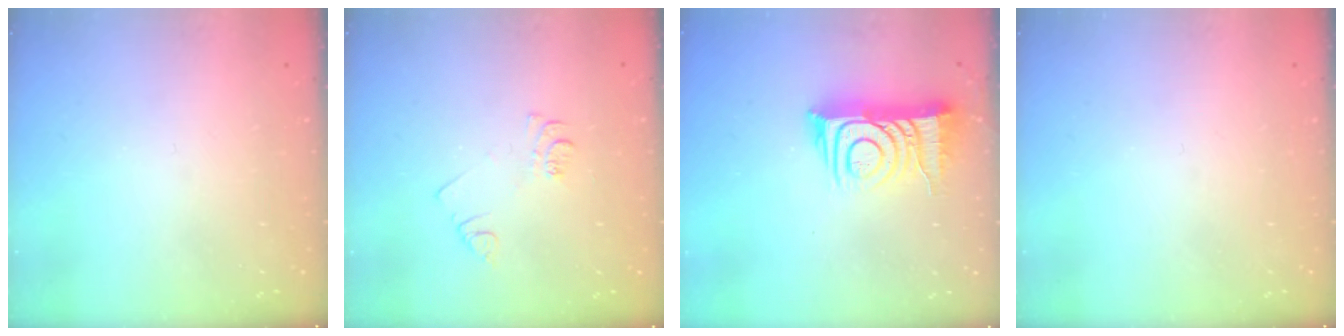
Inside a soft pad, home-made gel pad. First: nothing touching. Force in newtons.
{"total": 5.5, "press": 5.5, "slide": 0.5}
{"total": 12.6, "press": 12.6, "slide": 0.9}
{"total": 0.0}